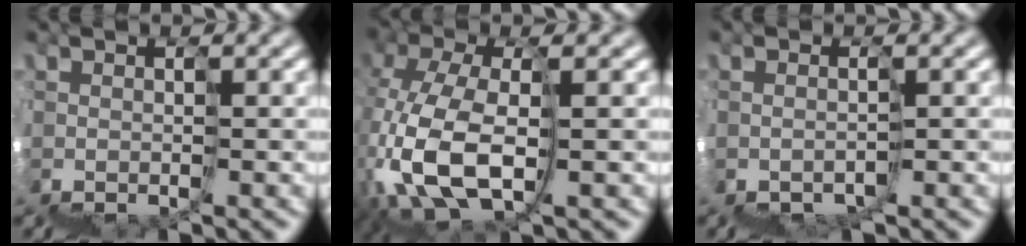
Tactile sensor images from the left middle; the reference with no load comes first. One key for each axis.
{"total": 5.2, "fx": -2.2, "fy": 2.7, "fz": 3.8, "tx": -0.109, "ty": 0.007, "tz": -0.046}
{"total": 1.9, "fx": -1.8, "fy": -0.4, "fz": -0.2, "tx": -0.003, "ty": -0.003, "tz": -0.039}